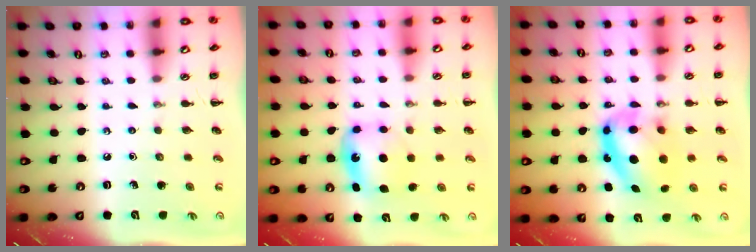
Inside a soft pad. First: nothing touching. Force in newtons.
{"total": 6.4, "press": 6.3, "slide": 0.9}
{"total": 10.9, "press": 10.6, "slide": 2.5}